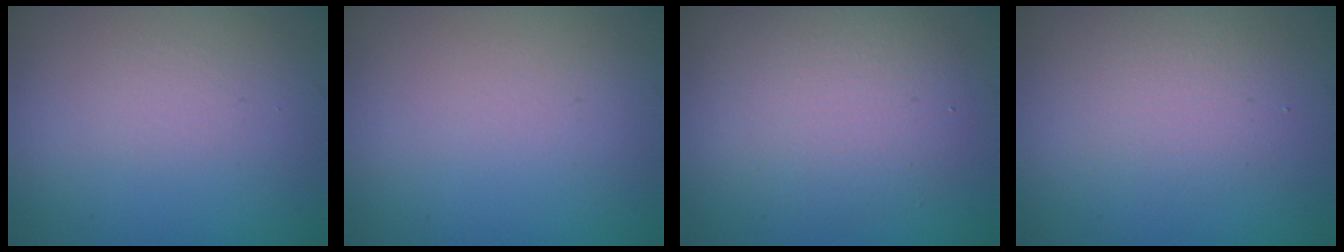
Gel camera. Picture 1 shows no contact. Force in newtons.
{"total": 0.0}
{"total": 4.5, "press": 4.5, "slide": 0.3}
{"total": 2.3, "press": 2.3, "slide": 0.2}